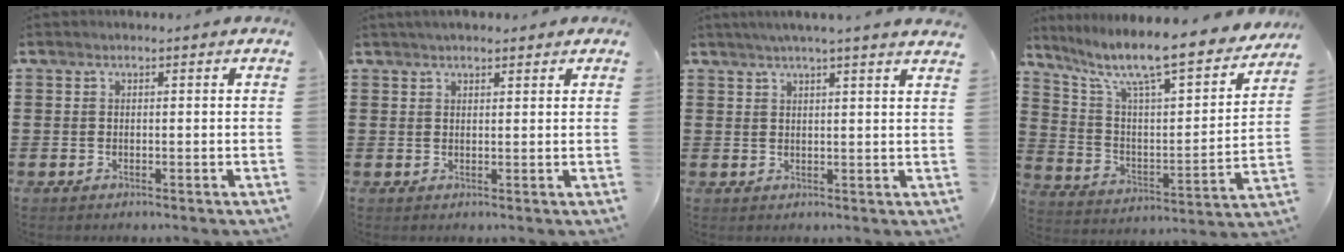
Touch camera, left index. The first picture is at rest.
{"total": 2.0, "force": [1.7, 0.5, 0.8], "torque": [-0.018, 0.006, 0.033]}
{"total": 3.0, "force": [2.6, -0.7, 1.3], "torque": [-0.031, -0.003, 0.046]}
{"total": 10.2, "force": [8.3, 1.1, 5.8], "torque": [-0.137, -0.064, 0.133]}